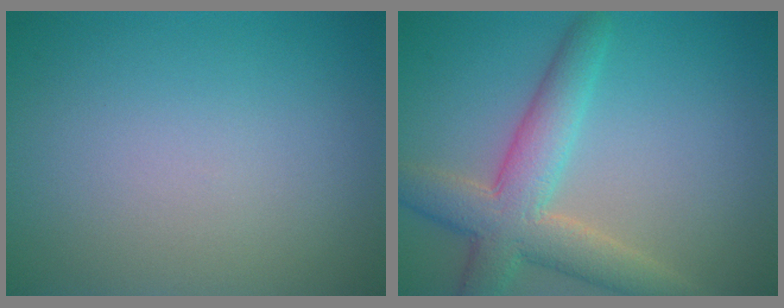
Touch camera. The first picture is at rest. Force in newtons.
{"total": 6.0, "press": 6.0, "slide": 0.4}